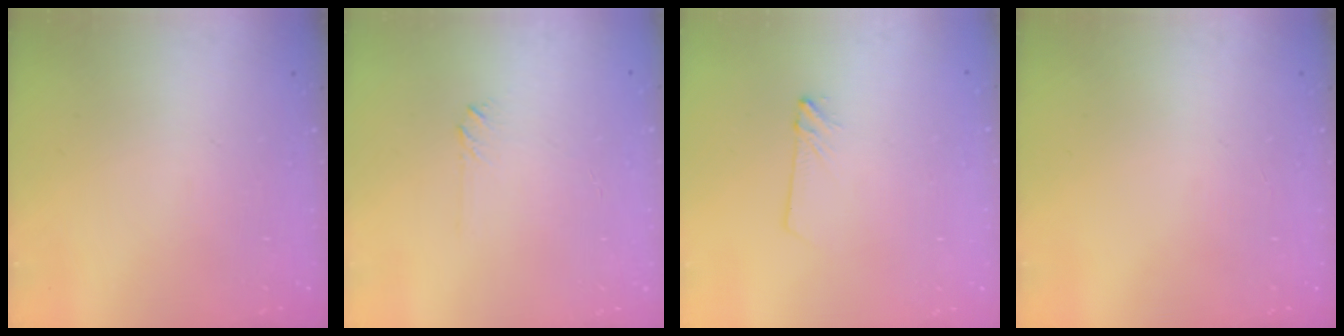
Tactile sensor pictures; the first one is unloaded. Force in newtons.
{"total": 2.0, "press": 2.0, "slide": 0.3}
{"total": 2.8, "press": 2.8, "slide": 0.3}
{"total": 0.0}